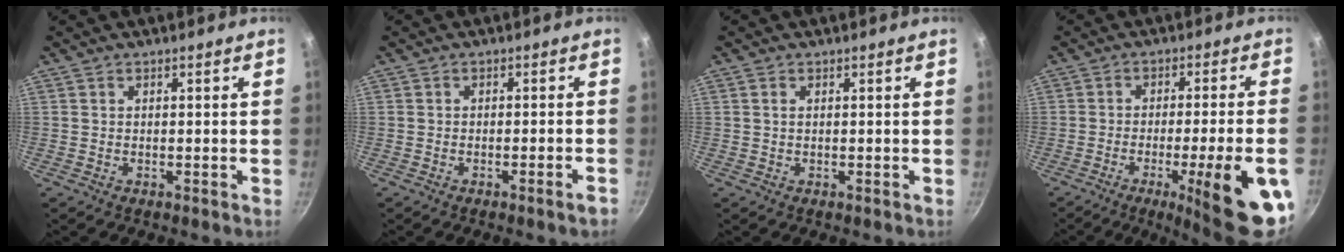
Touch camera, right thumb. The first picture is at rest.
{"total": 2.3, "force": [-1.5, 0.0, 1.7], "torque": [-0.028, 0.013, -0.018]}
{"total": 1.0, "force": [0.4, 0.5, 0.8], "torque": [-0.015, 0.001, 0.007]}
{"total": 18.3, "force": [-7.0, 3.1, 16.7], "torque": [-0.202, 0.018, -0.093]}